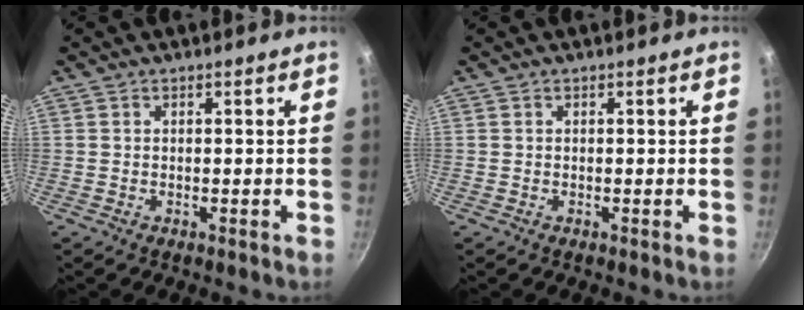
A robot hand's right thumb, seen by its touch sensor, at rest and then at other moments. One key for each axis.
{"total": 0.0}